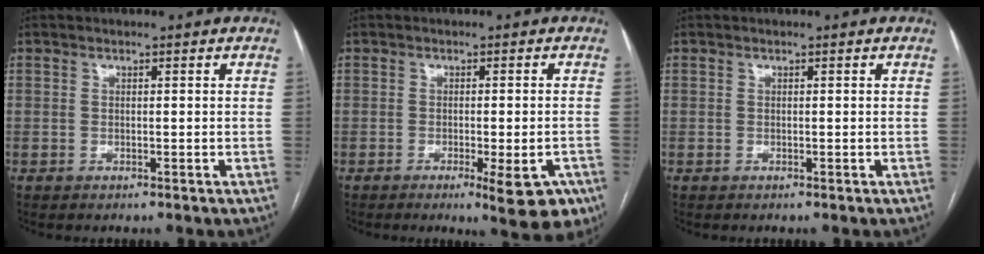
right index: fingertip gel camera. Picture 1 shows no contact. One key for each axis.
{"total": 7.3, "fx": -3.7, "fy": 1.6, "fz": 6.1, "tx": -0.065, "ty": -0.009, "tz": -0.043}
{"total": 0.0}